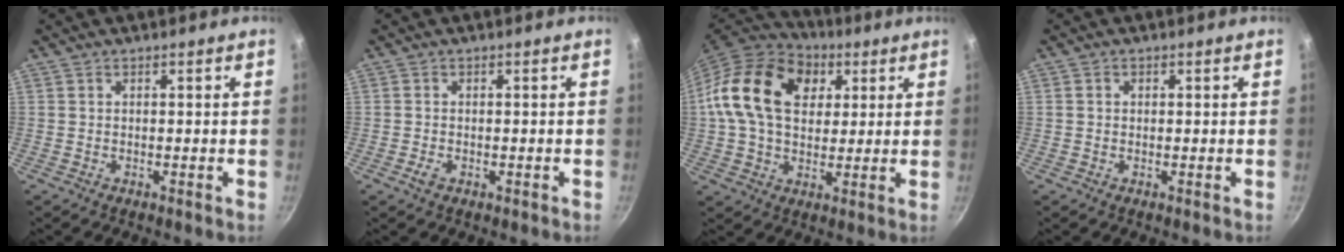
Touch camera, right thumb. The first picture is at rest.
{"total": 1.8, "force": [-0.7, 1.2, 1.2], "torque": [-0.024, 0.000, -0.013]}
{"total": 20.4, "force": [5.1, 14.4, 13.5], "torque": [-0.226, 0.013, 0.076]}
{"total": 0.8, "force": [0.1, 0.7, 0.3], "torque": [-0.004, 0.005, 0.001]}